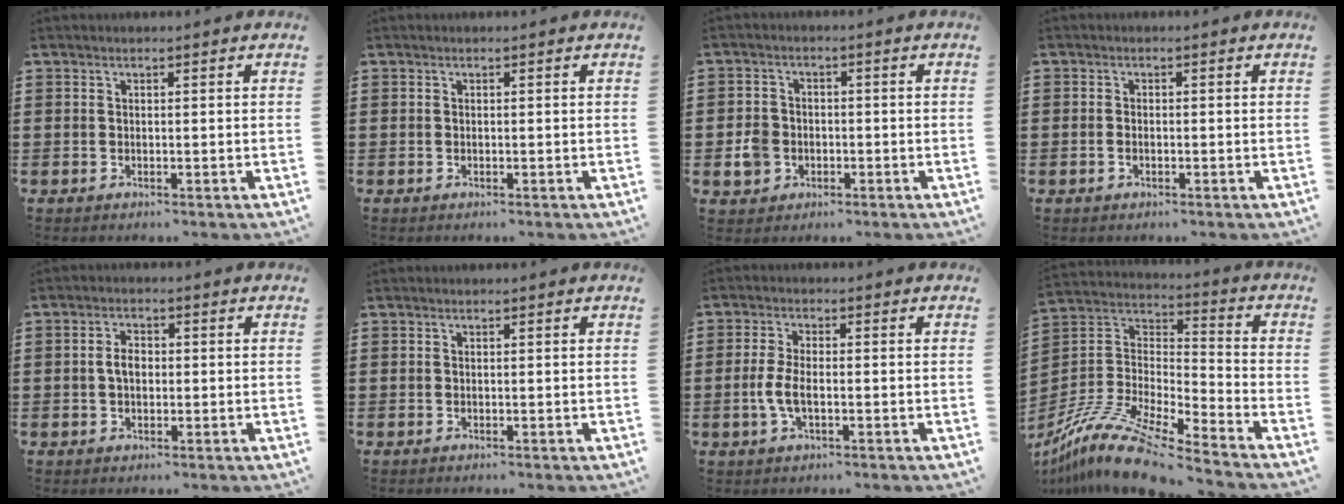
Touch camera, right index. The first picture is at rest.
{"total": 0.0}
{"total": 4.1, "force": [-1.3, 3.5, 1.6], "torque": [-0.051, 0.000, -0.029]}
{"total": 1.0, "force": [-0.4, 0.5, 0.7], "torque": [-0.016, -0.001, -0.007]}
{"total": 2.9, "force": [0.0, 1.8, 2.3], "torque": [-0.046, 0.006, -0.002]}
{"total": 0.0}
{"total": 4.2, "force": [-0.9, 1.7, 3.7], "torque": [-0.093, -0.008, -0.023]}
{"total": 13.2, "force": [-11.2, 1.9, 6.8], "torque": [-0.151, 0.018, -0.223]}